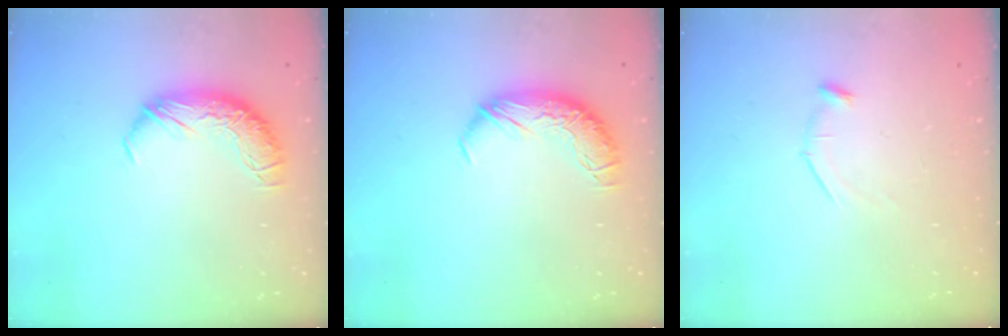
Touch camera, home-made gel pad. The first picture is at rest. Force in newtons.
{"total": 0.0}
{"total": 7.8, "press": 7.8, "slide": 1.0}